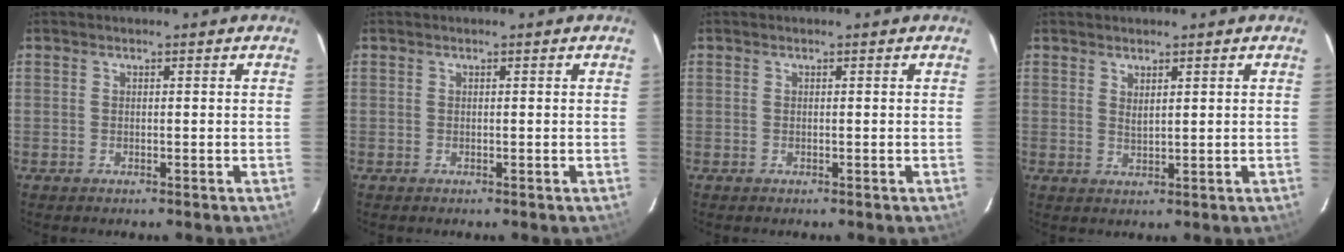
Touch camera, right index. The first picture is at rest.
{"total": 0.0}
{"total": 0.0}
{"total": 1.9, "force": [1.3, 0.5, 1.3], "torque": [-0.022, -0.002, 0.022]}